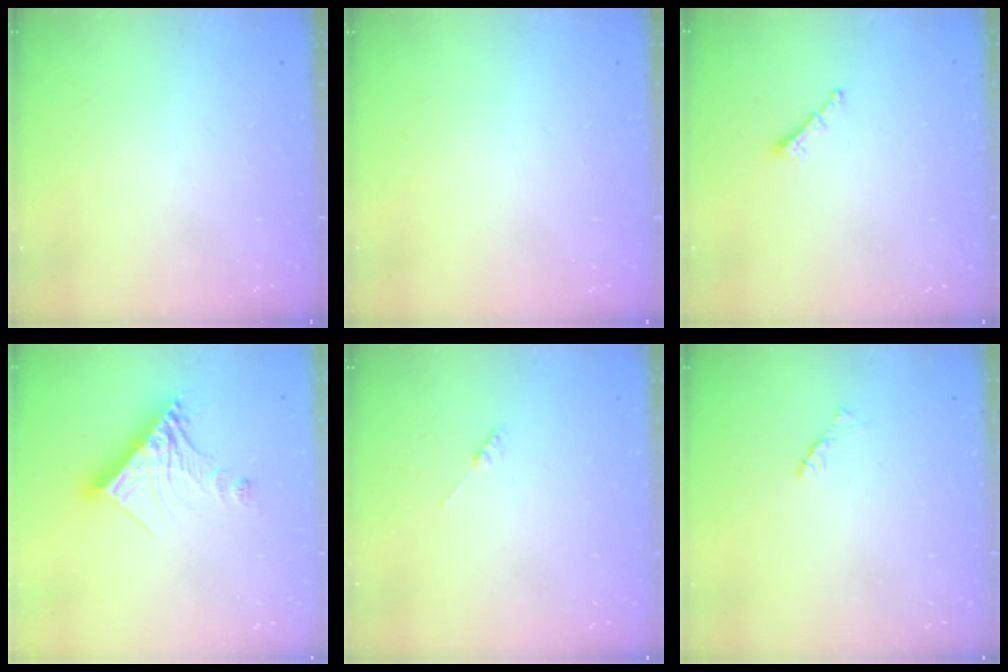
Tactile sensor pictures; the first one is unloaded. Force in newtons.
{"total": 0.0}
{"total": 1.6, "press": 1.5, "slide": 0.5}
{"total": 14.6, "press": 14.5, "slide": 1.3}
{"total": 0.0}
{"total": 1.7, "press": 1.6, "slide": 0.4}